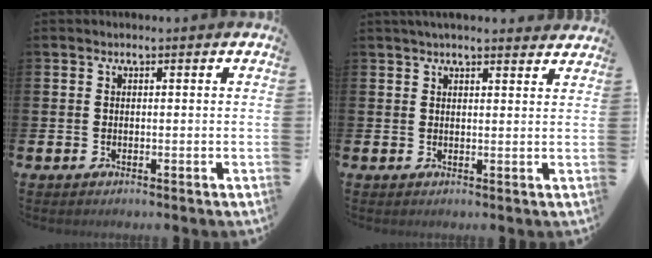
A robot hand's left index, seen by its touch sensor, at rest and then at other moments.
{"total": 2.8, "force": [2.7, 0.3, 0.7], "torque": [-0.019, -0.007, 0.049]}